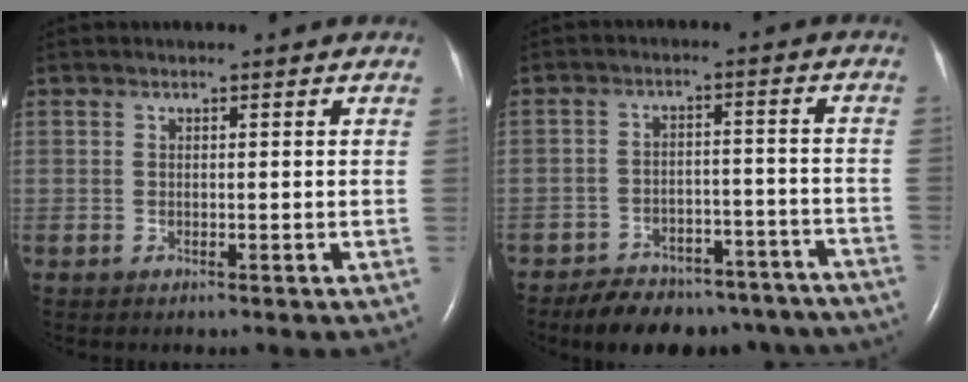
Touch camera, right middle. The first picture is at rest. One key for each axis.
{"total": 18.6, "fx": -16.0, "fy": 7.3, "fz": 6.1, "tx": -0.082, "ty": 0.016, "tz": -0.201}